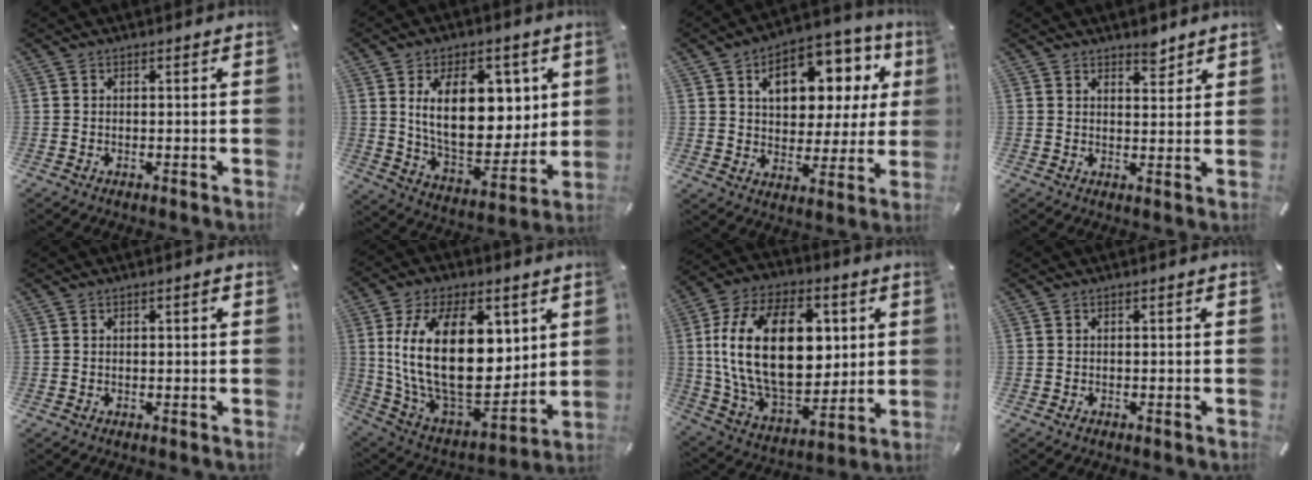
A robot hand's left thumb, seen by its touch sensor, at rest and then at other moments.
{"total": 18.4, "force": [6.3, 11.1, 13.3], "torque": [-0.210, -0.030, 0.108]}
{"total": 14.9, "force": [6.3, 10.0, 9.1], "torque": [-0.136, -0.027, 0.108]}
{"total": 4.0, "force": [3.4, 1.9, 1.0], "torque": [0.014, -0.028, 0.055]}
{"total": 0.9, "force": [0.3, 0.5, 0.8], "torque": [-0.015, 0.004, 0.005]}
{"total": 27.4, "force": [6.0, 16.3, 21.2], "torque": [-0.404, -0.038, 0.106]}
{"total": 26.6, "force": [3.8, 17.1, 20.1], "torque": [-0.381, -0.009, 0.066]}
{"total": 0.6, "force": [-0.4, 0.4, 0.3], "torque": [-0.005, 0.000, -0.007]}